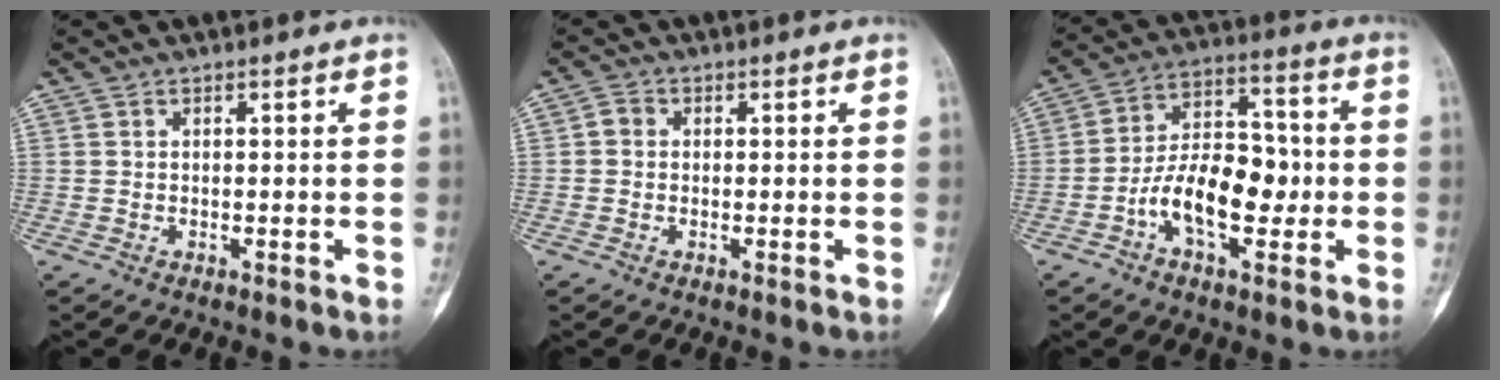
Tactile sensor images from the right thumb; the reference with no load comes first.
{"total": 1.8, "force": [0.0, 1.6, 0.9], "torque": [-0.007, 0.004, -0.004]}
{"total": 14.0, "force": [-3.2, 7.8, 11.1], "torque": [-0.167, 0.040, -0.059]}